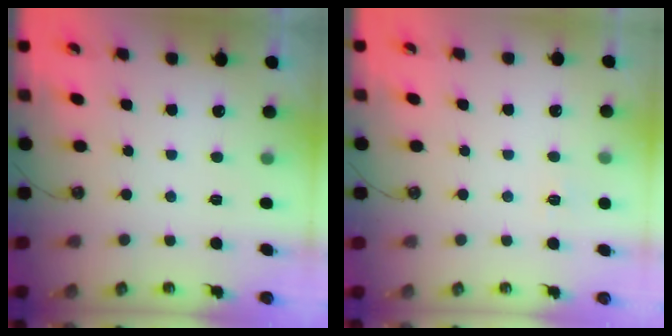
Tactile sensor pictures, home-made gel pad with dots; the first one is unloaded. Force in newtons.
{"total": 4.3, "press": 4.3, "slide": 0.4}